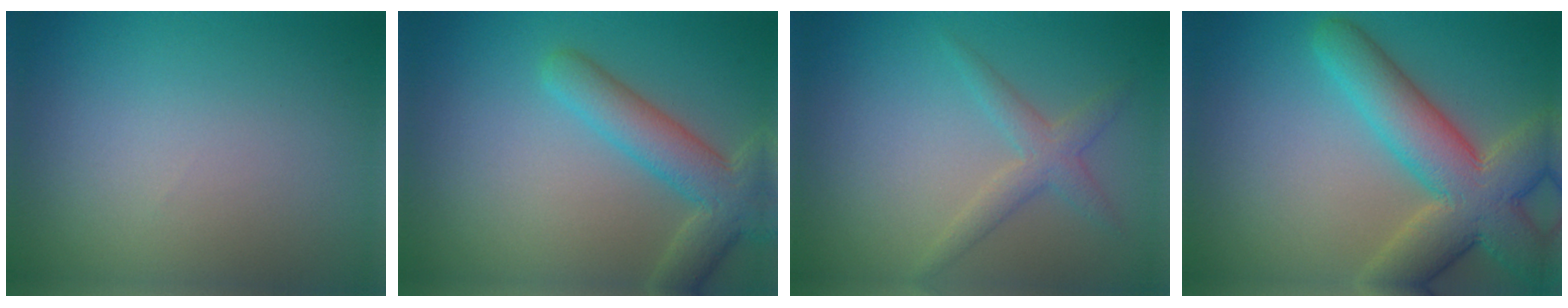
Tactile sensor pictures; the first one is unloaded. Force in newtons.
{"total": 5.3, "press": 5.3, "slide": 0.4}
{"total": 2.4, "press": 2.4, "slide": 0.0}
{"total": 9.0, "press": 9.0, "slide": 0.4}